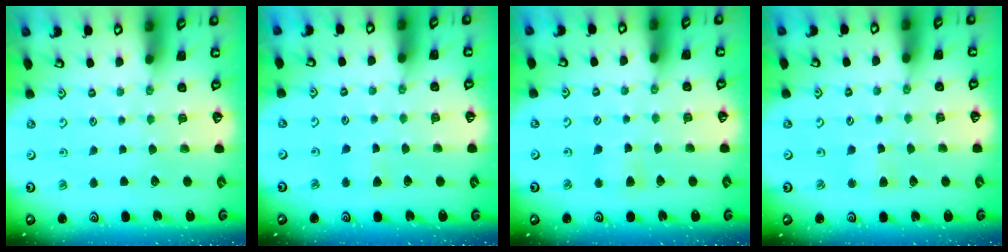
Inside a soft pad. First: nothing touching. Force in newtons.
{"total": 3.3, "press": 3.2, "slide": 0.5}
{"total": 4.1, "press": 4.0, "slide": 0.9}
{"total": 2.8, "press": 2.8, "slide": 0.3}